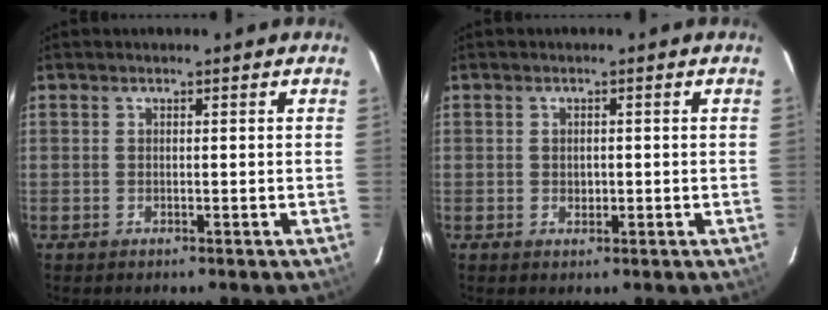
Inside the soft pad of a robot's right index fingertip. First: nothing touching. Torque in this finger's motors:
{"motor_torque": [-0.18, -0.07, -0.04, -0.01]}